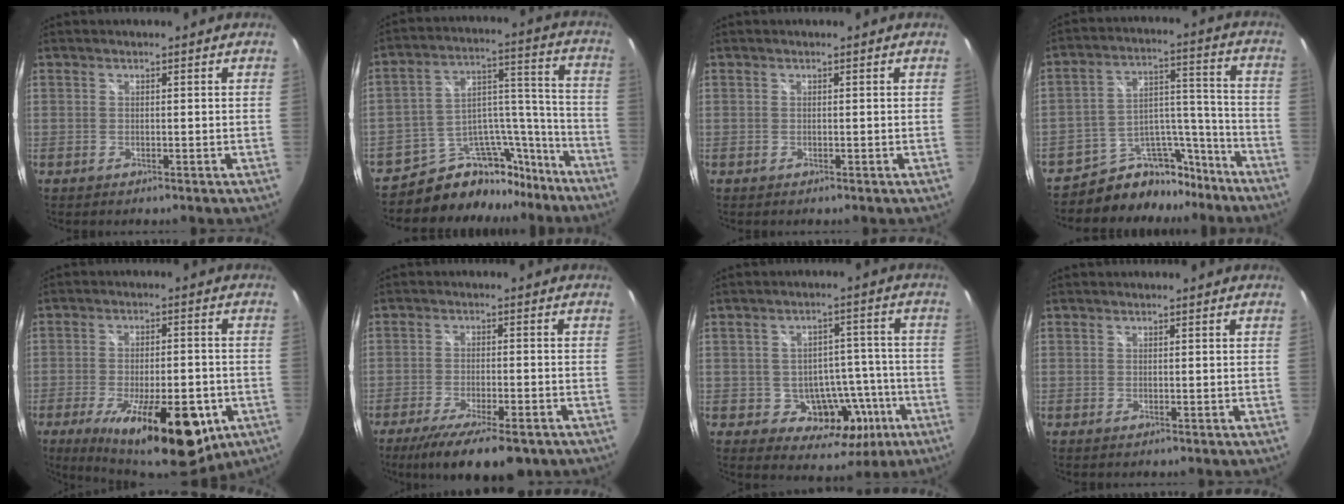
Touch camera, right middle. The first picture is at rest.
{"total": 15.7, "force": [-13.5, 7.3, 3.2], "torque": [-0.047, 0.076, -0.200]}
{"total": 0.0}
{"total": 13.8, "force": [-11.5, 6.8, 3.1], "torque": [-0.048, 0.064, -0.168]}
{"total": 19.6, "force": [-9.5, 7.7, 15.3], "torque": [-0.255, -0.037, -0.126]}
{"total": 13.4, "force": [-9.6, 3.7, 8.5], "torque": [-0.171, -0.040, -0.150]}
{"total": 10.0, "force": [-3.9, 7.9, 4.7], "torque": [-0.072, 0.025, -0.034]}
{"total": 0.0}